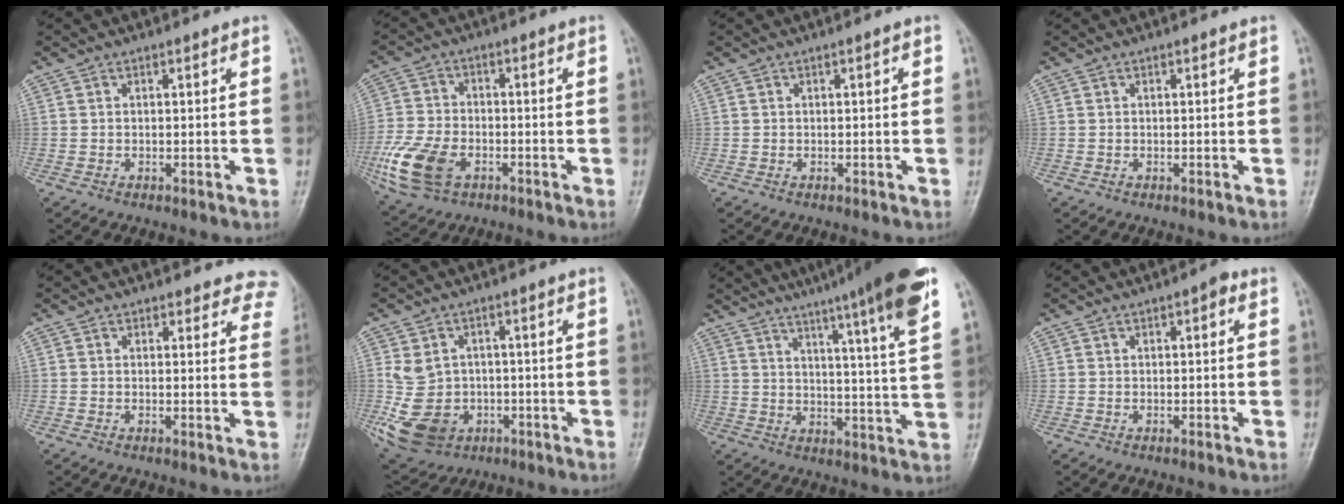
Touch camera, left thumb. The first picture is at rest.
{"total": 11.9, "force": [-4.4, 7.5, 8.1], "torque": [-0.172, 0.003, -0.085]}
{"total": 0.0}
{"total": 0.0}
{"total": 7.0, "force": [6.3, 3.0, 0.5], "torque": [0.051, -0.023, 0.037]}
{"total": 11.0, "force": [-2.4, 9.2, 5.6], "torque": [-0.087, 0.007, -0.027]}
{"total": 17.9, "force": [11.9, 0.5, 13.4], "torque": [-0.182, -0.046, 0.148]}
{"total": 1.4, "force": [0.4, 0.7, 1.1], "torque": [-0.010, 0.003, 0.000]}